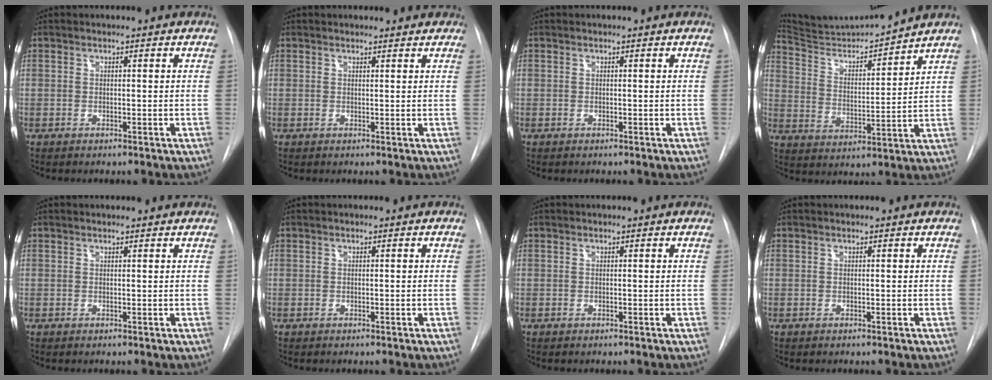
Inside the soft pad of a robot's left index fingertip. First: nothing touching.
{"total": 3.9, "force": [3.7, 1.2, 0.7], "torque": [-0.002, 0.006, 0.030]}
{"total": 0.6, "force": [-0.6, -0.1, -0.1], "torque": [0.002, -0.005, -0.011]}
{"total": 11.8, "force": [11.5, -1.0, 2.6], "torque": [-0.052, -0.006, 0.206]}
{"total": 1.4, "force": [1.4, 0.2, 0.0], "torque": [-0.007, 0.006, 0.010]}
{"total": 0.0}
{"total": 0.0}
{"total": 0.0}